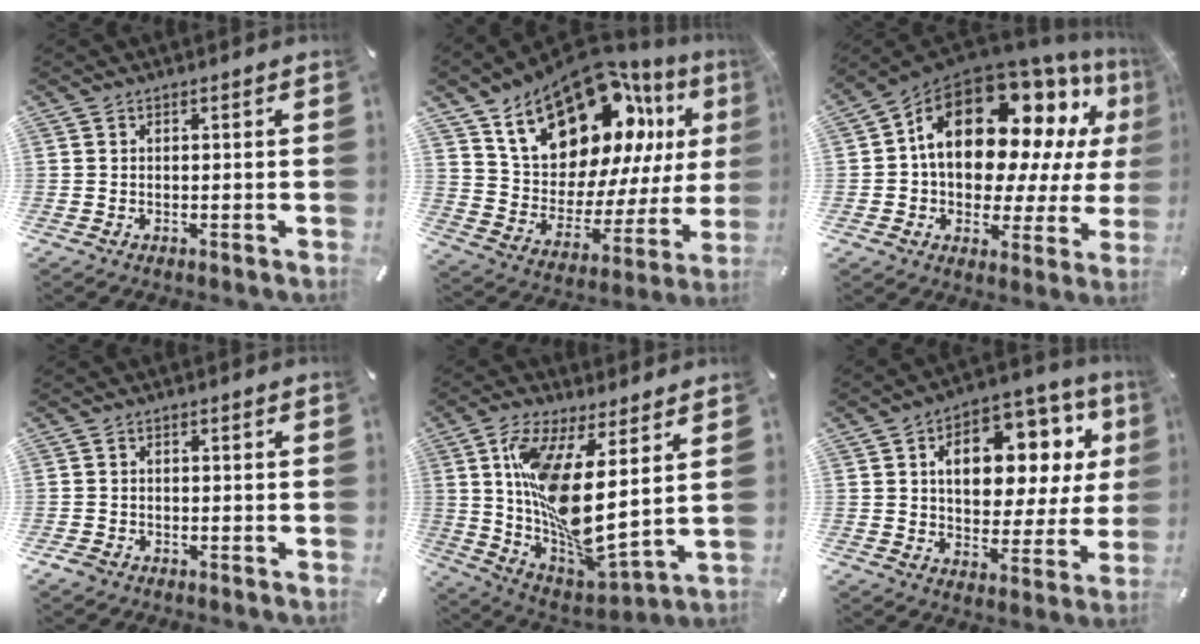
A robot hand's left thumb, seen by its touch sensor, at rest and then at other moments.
{"total": 22.3, "force": [14.1, 12.7, 11.7], "torque": [-0.172, -0.096, 0.250]}
{"total": 20.5, "force": [8.1, 12.9, 13.7], "torque": [-0.226, -0.058, 0.136]}
{"total": 1.8, "force": [-1.1, 1.2, 0.6], "torque": [-0.010, 0.006, -0.023]}
{"total": 15.7, "force": [4.7, 4.7, 14.2], "torque": [-0.297, -0.064, 0.077]}
{"total": 16.4, "force": [5.4, 10.5, 11.3], "torque": [-0.159, -0.022, 0.091]}